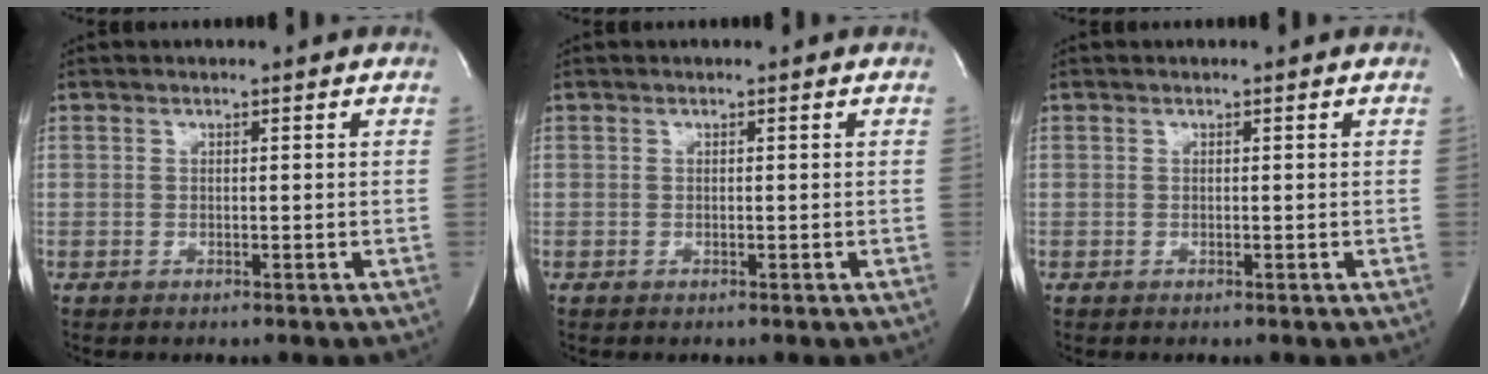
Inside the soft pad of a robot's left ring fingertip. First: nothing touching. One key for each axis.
{"total": 0.0}
{"total": 0.0}